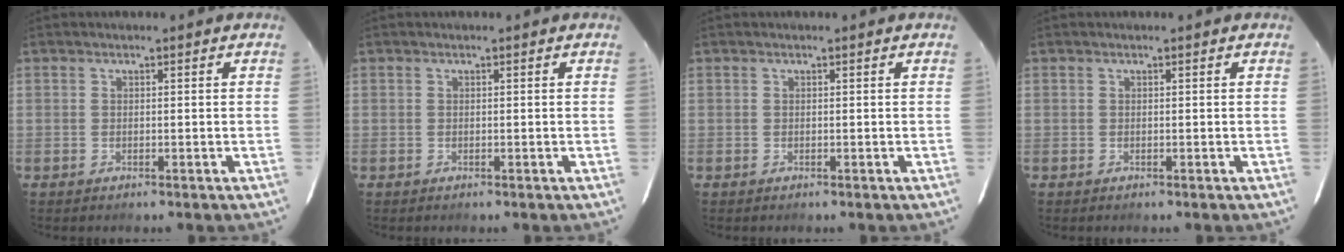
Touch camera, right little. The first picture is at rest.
{"total": 0.0}
{"total": 0.0}
{"total": 0.0}